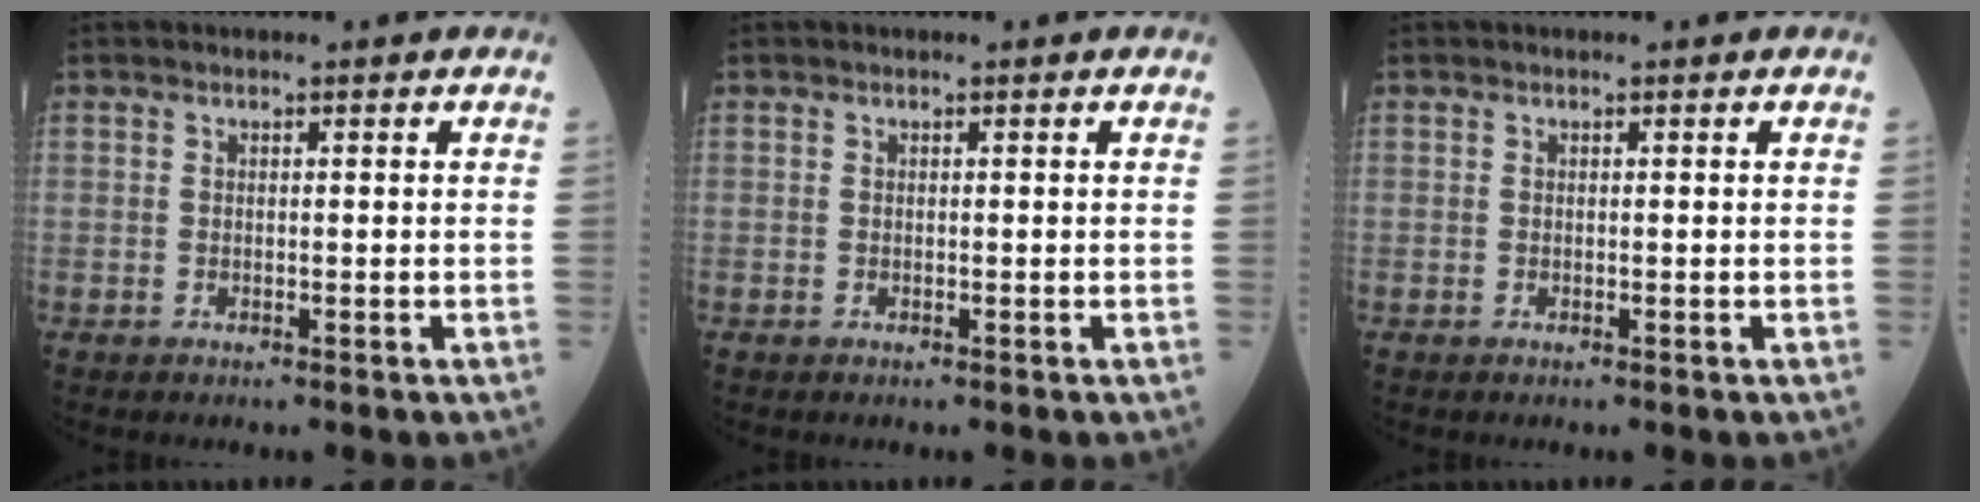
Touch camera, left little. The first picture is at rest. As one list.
[{"total": 0.0}, {"total": 0.0}]